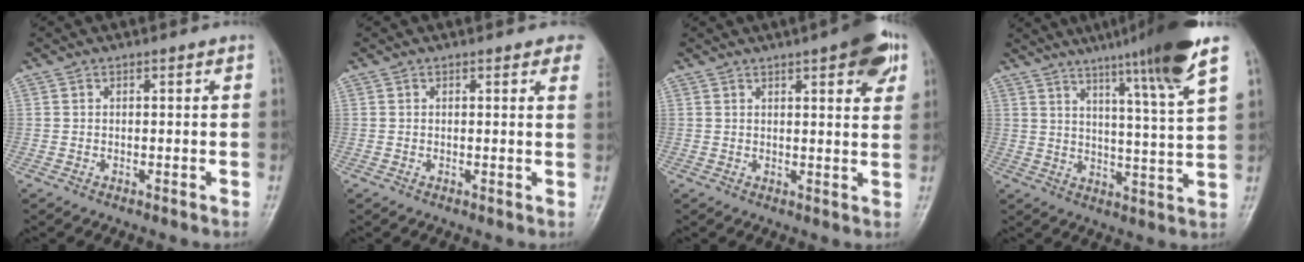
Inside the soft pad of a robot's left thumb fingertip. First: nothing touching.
{"total": 3.6, "force": [2.8, 1.2, 2.0], "torque": [-0.006, -0.005, 0.016]}
{"total": 9.5, "force": [4.8, 2.7, 7.7], "torque": [-0.074, -0.013, 0.058]}
{"total": 15.8, "force": [10.2, -0.6, 12.1], "torque": [-0.179, -0.042, 0.145]}